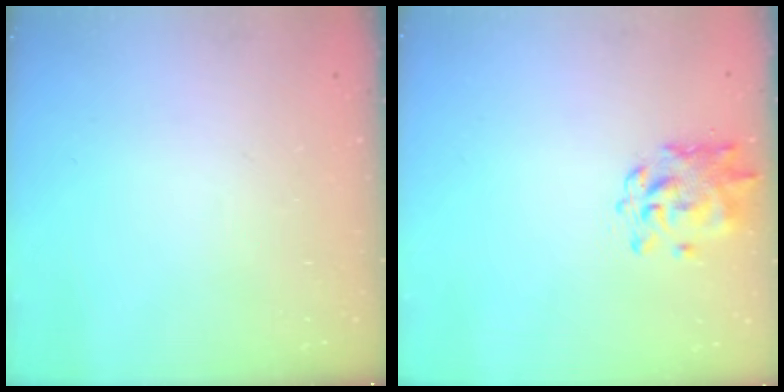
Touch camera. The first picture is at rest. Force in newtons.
{"total": 1.2, "press": 1.2, "slide": 0.1}